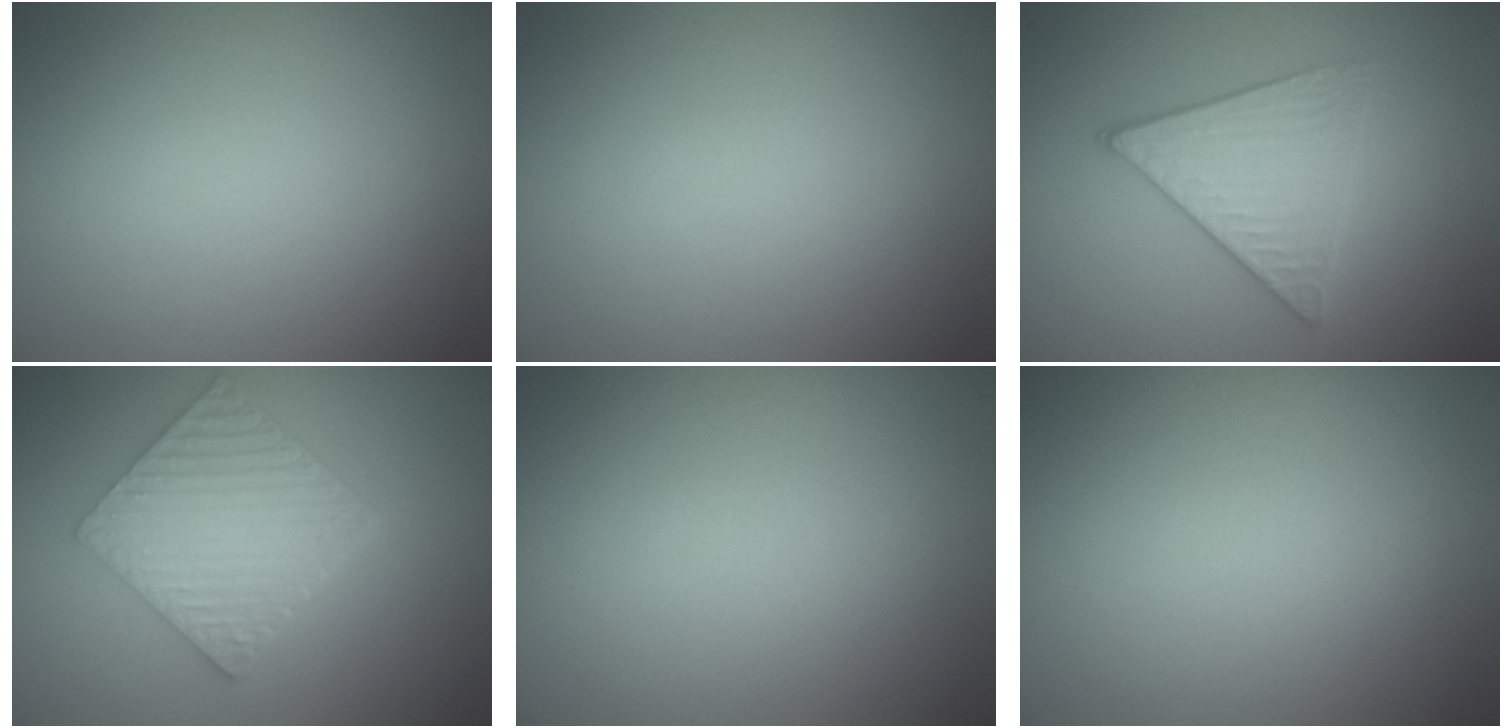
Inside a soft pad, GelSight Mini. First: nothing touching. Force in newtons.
{"total": 0.0}
{"total": 4.0, "press": 3.4, "slide": 2.0}
{"total": 6.7, "press": 4.8, "slide": 4.7}
{"total": 0.0}
{"total": 0.0}